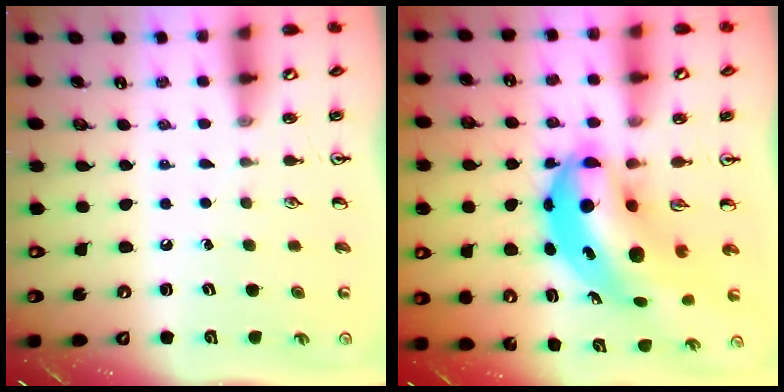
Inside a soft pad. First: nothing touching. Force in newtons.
{"total": 11.7, "press": 11.3, "slide": 3.2}